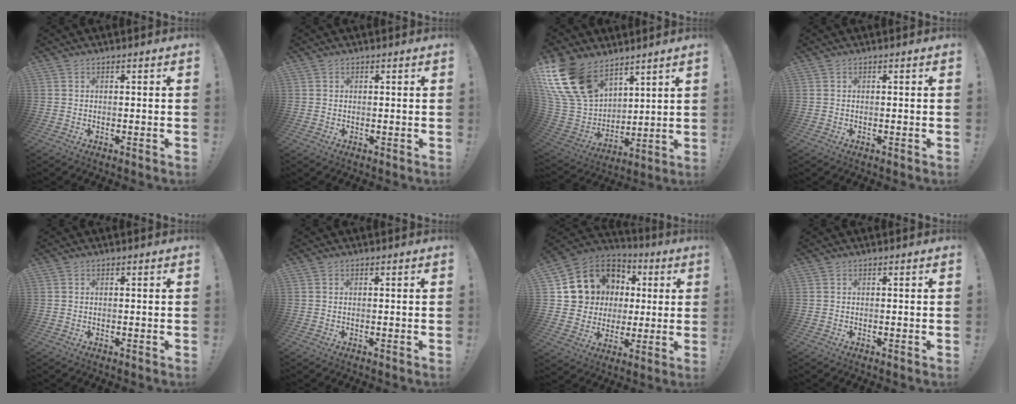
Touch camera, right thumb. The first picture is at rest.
{"total": 1.7, "force": [0.6, 1.5, 0.0], "torque": [0.007, -0.006, 0.009]}
{"total": 21.4, "force": [12.6, 13.2, 11.1], "torque": [-0.238, -0.070, 0.249]}
{"total": 0.0}
{"total": 0.0}
{"total": 0.0}
{"total": 13.4, "force": [4.8, 11.8, 4.3], "torque": [-0.071, -0.027, 0.116]}
{"total": 0.0}